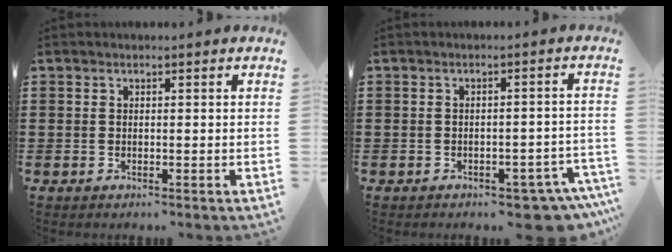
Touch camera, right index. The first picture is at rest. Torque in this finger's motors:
{"motor_torque": [1.47, -0.67, 0.13, 0.03]}